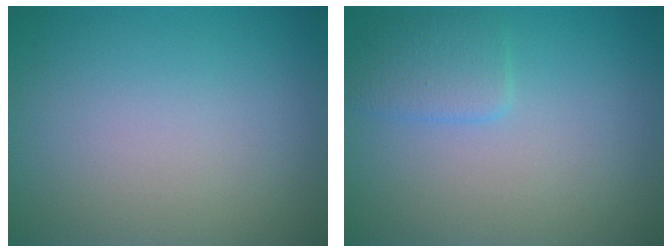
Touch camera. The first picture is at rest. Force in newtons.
{"total": 2.0, "press": 2.0, "slide": 0.1}